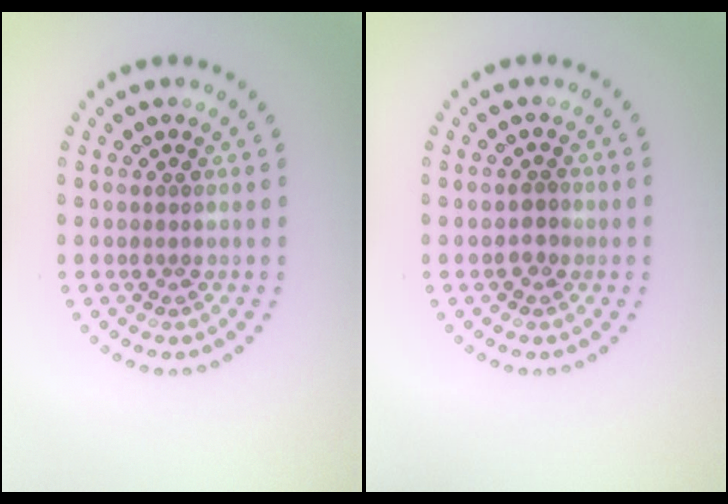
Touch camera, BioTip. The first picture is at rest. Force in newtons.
{"total": 1.1, "press": 1.1, "slide": 0.3}